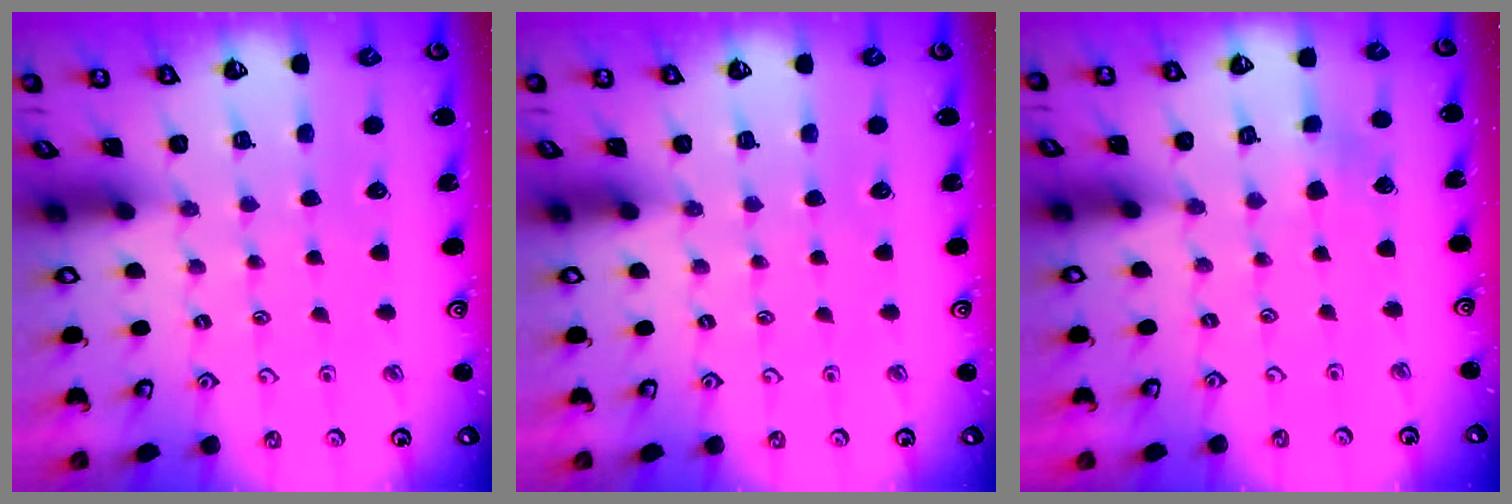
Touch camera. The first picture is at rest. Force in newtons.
{"total": 0.0}
{"total": 2.3, "press": 2.3, "slide": 0.4}